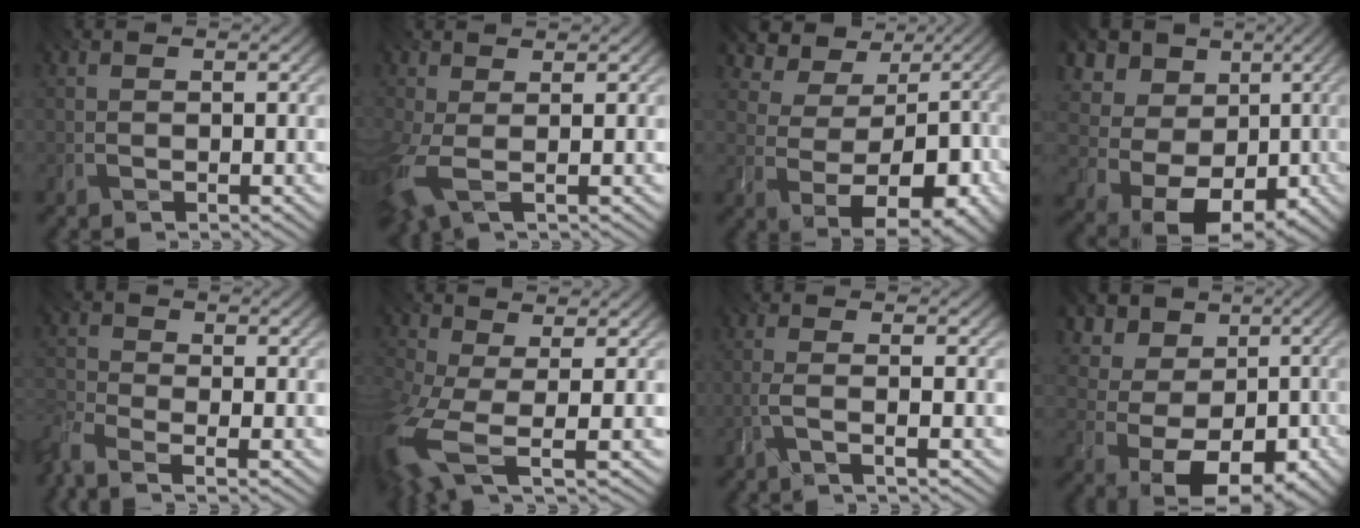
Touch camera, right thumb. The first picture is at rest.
{"total": 4.6, "force": [0.1, 2.1, 4.1], "torque": [-0.108, 0.002, -0.006]}
{"total": 8.6, "force": [0.9, 6.4, 5.6], "torque": [-0.087, -0.007, 0.021]}
{"total": 14.9, "force": [0.1, 12.6, 8.0], "torque": [-0.208, -0.001, 0.019]}
{"total": 4.7, "force": [-3.9, 1.6, 2.2], "torque": [-0.051, -0.010, -0.097]}
{"total": 9.4, "force": [-2.7, 4.6, 7.7], "torque": [-0.206, -0.025, -0.057]}
{"total": 2.4, "force": [-1.7, 0.1, 1.7], "torque": [-0.021, 0.005, -0.044]}
{"total": 9.5, "force": [0.5, 7.7, 5.6], "torque": [-0.121, 0.004, 0.013]}